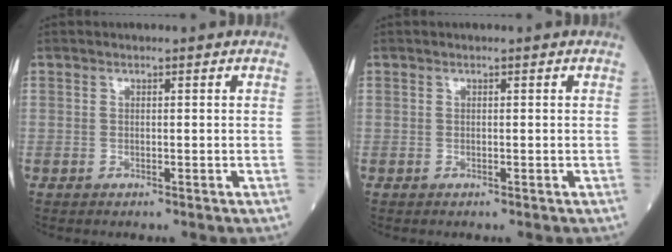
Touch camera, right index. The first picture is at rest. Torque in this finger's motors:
{"motor_torque": [0.01, 0.01, 0.00, -0.01]}